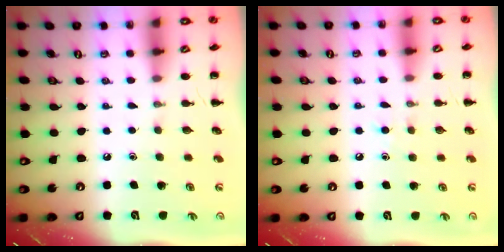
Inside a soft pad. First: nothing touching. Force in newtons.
{"total": 3.7, "press": 3.5, "slide": 1.2}